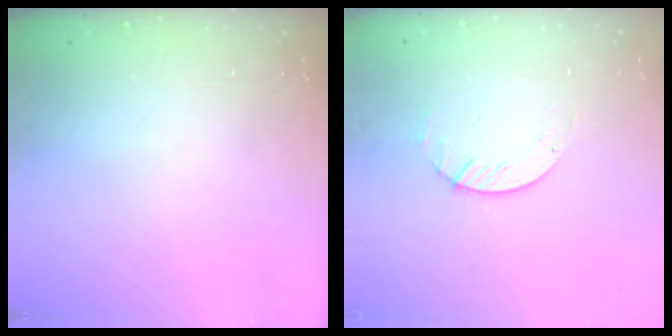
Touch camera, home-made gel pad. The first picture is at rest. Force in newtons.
{"total": 2.7, "press": 2.7, "slide": 0.3}